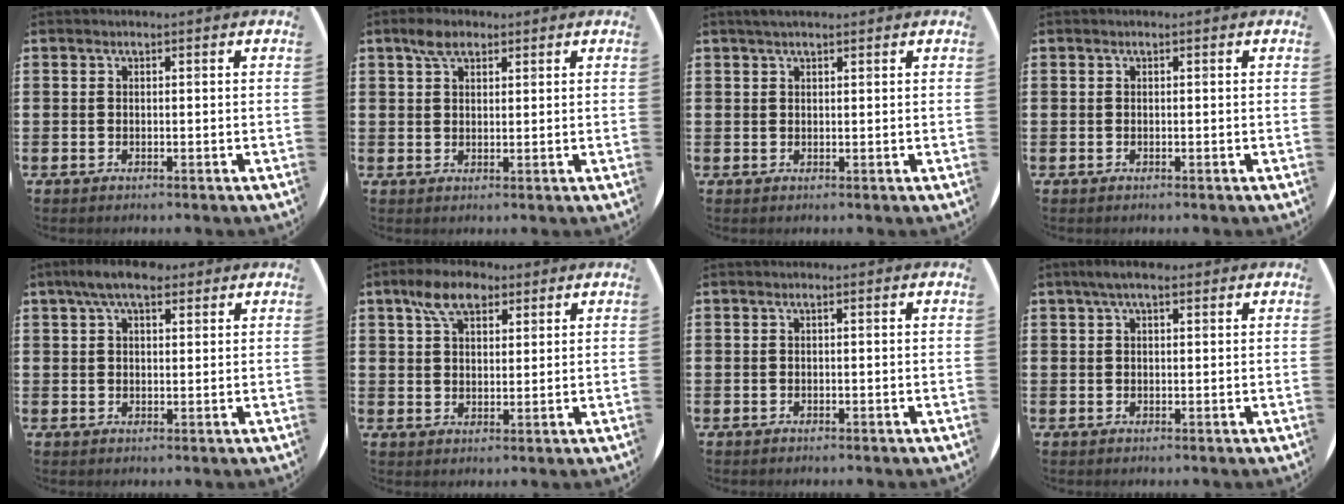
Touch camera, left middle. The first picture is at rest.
{"total": 3.5, "force": [2.5, 1.8, 1.8], "torque": [-0.023, 0.002, 0.042]}
{"total": 1.4, "force": [1.2, 0.3, 0.7], "torque": [-0.014, 0.004, 0.021]}
{"total": 0.0}
{"total": 5.6, "force": [4.1, 2.3, 3.1], "torque": [-0.062, 0.005, 0.073]}
{"total": 6.5, "force": [4.2, 3.6, 3.5], "torque": [-0.058, 0.003, 0.073]}
{"total": 0.0}
{"total": 2.9, "force": [2.1, 0.8, 1.8], "torque": [-0.032, 0.004, 0.035]}